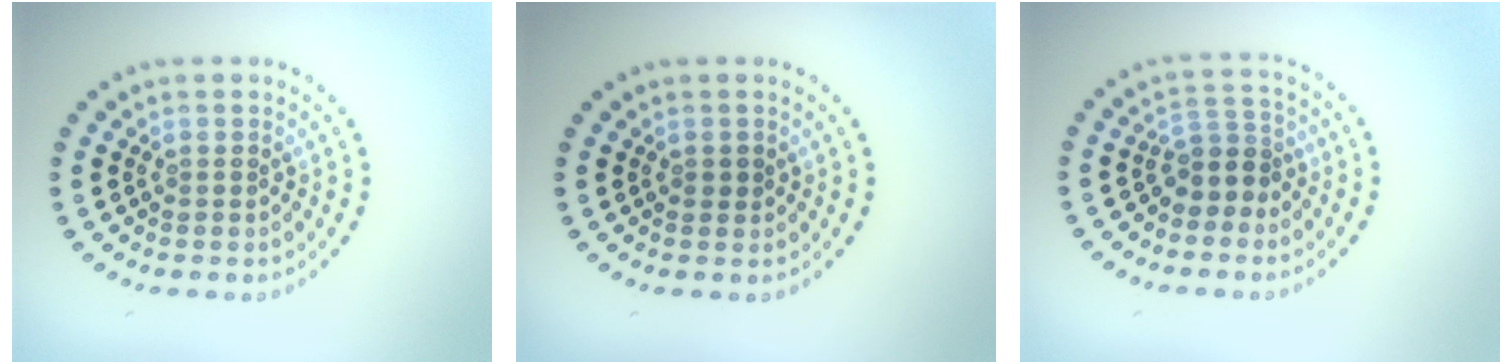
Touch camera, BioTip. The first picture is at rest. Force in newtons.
{"total": 0.7, "press": 0.6, "slide": 0.1}
{"total": 2.8, "press": 2.2, "slide": 1.8}